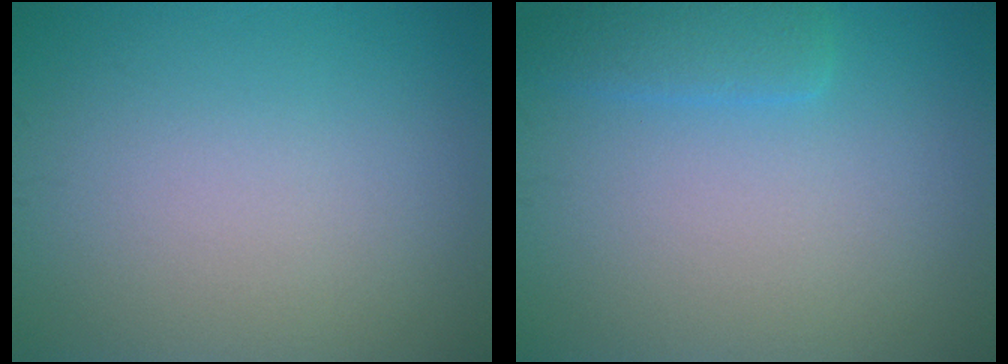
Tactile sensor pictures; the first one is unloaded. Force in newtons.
{"total": 2.0, "press": 1.9, "slide": 0.3}